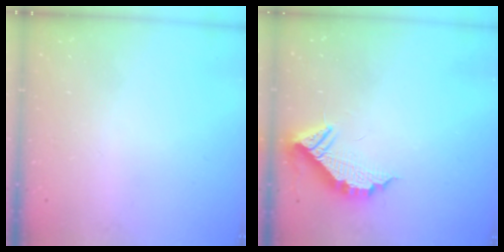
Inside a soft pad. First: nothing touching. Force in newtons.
{"total": 9.9, "press": 9.9, "slide": 0.4}